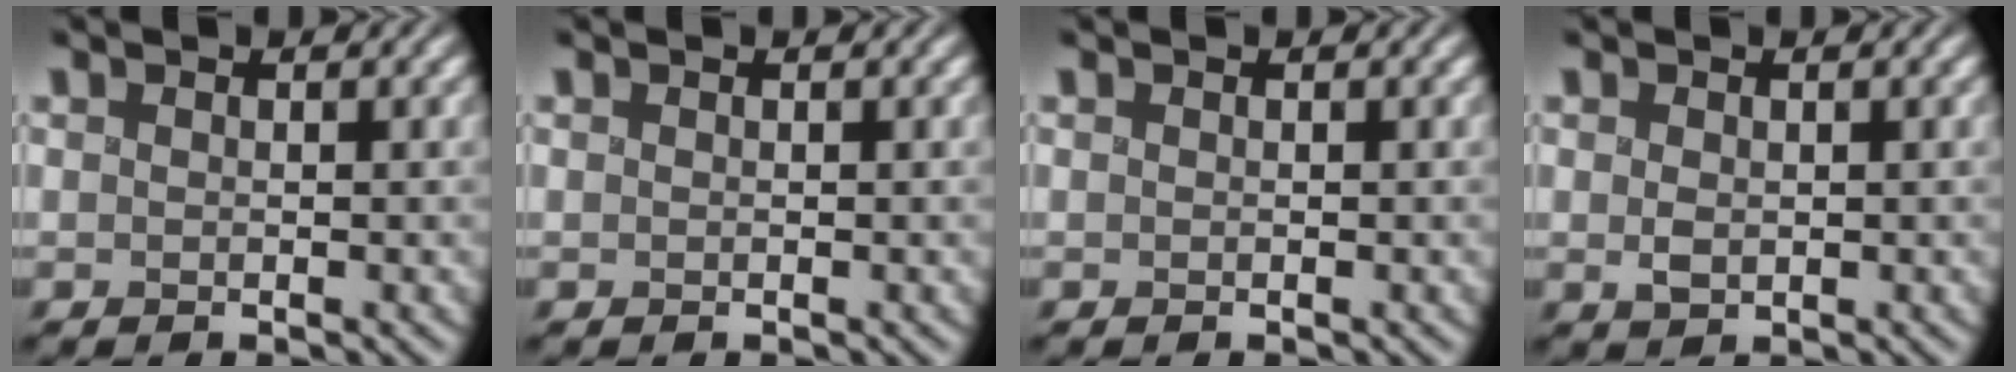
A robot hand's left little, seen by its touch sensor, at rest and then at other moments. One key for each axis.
{"total": 0.0}
{"total": 0.0}
{"total": 1.1, "fx": 0.1, "fy": 0.8, "fz": 0.7, "tx": -0.014, "ty": -0.002, "tz": 0.004}